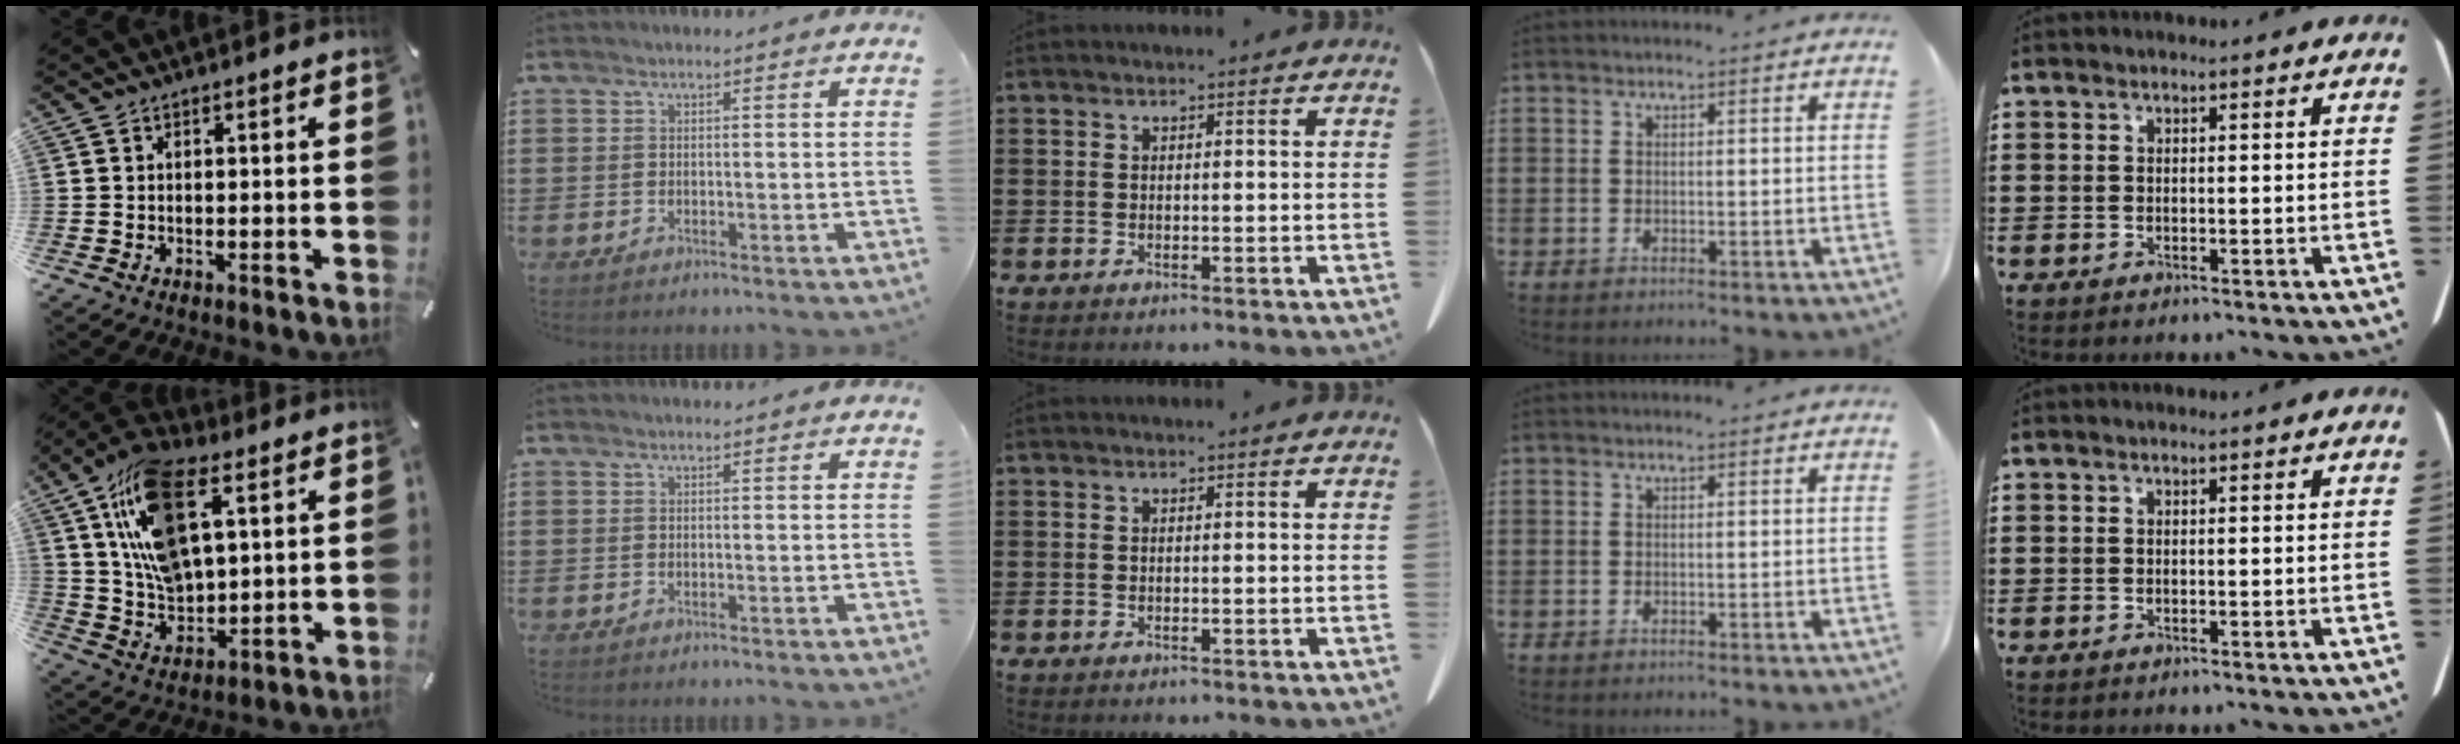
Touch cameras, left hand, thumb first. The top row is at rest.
{"thumb": {"total": 18.1, "force": [7.9, 10.1, 12.8], "torque": [-0.279, -0.021, 0.137]}}